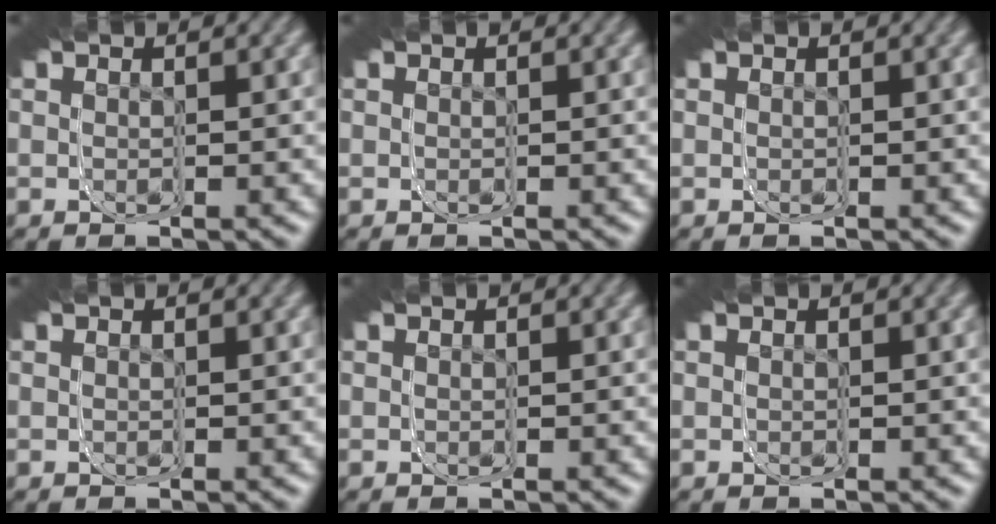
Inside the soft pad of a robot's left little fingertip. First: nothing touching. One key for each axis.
{"total": 0.0}
{"total": 0.0}
{"total": 0.0}
{"total": 0.0}
{"total": 0.0}